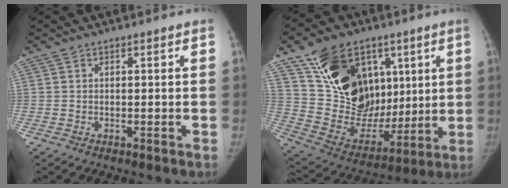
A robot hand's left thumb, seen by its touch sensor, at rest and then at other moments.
{"total": 24.2, "force": [10.1, 16.9, 14.0], "torque": [-0.196, -0.018, 0.192]}